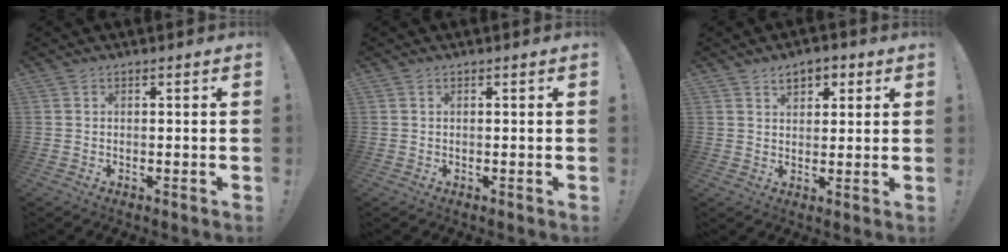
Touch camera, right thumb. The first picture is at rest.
{"total": 0.0}
{"total": 5.0, "force": [2.5, 3.5, 2.7], "torque": [-0.027, -0.006, 0.040]}